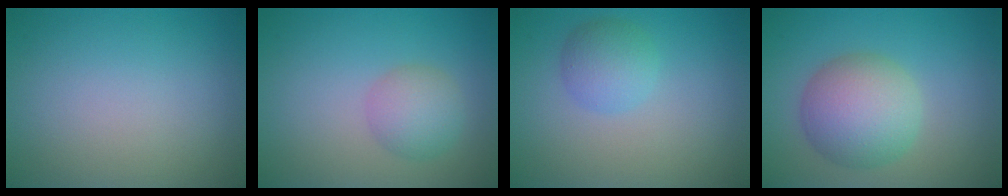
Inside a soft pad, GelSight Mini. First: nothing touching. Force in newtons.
{"total": 2.9, "press": 2.9, "slide": 0.2}
{"total": 2.7, "press": 2.7, "slide": 0.1}
{"total": 6.2, "press": 6.2, "slide": 0.2}